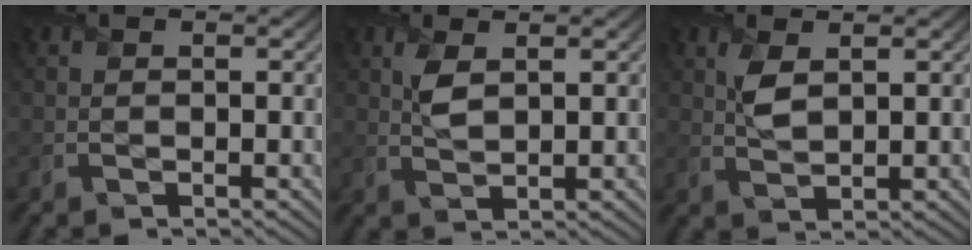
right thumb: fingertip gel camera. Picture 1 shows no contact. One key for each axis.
{"total": 2.8, "fx": 1.2, "fy": 1.4, "fz": 2.1, "tx": -0.051, "ty": -0.002, "tz": 0.028}
{"total": 3.1, "fx": 1.3, "fy": 1.5, "fz": 2.4, "tx": -0.057, "ty": -0.001, "tz": 0.030}